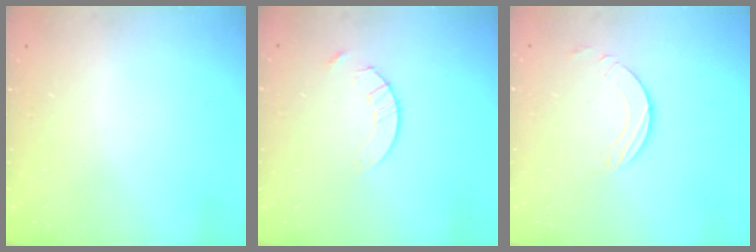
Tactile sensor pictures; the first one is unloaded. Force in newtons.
{"total": 4.2, "press": 4.2, "slide": 0.4}
{"total": 2.5, "press": 2.5, "slide": 0.2}